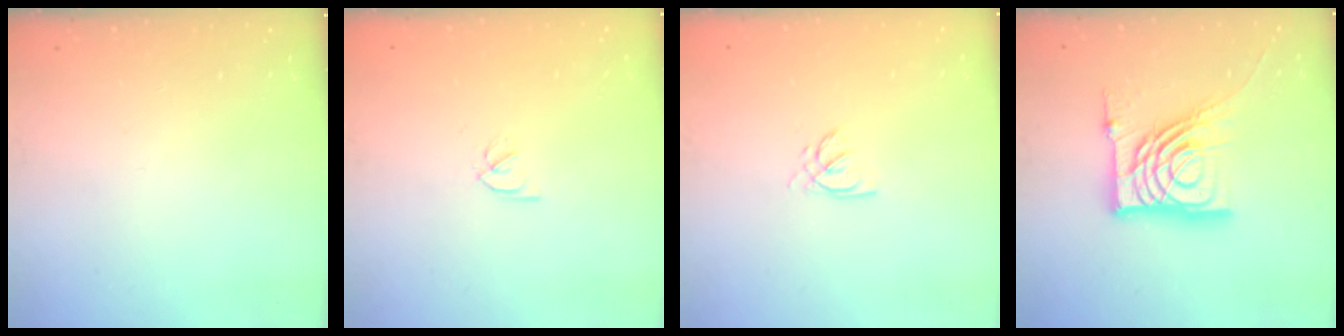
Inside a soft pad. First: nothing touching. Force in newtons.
{"total": 1.8, "press": 1.7, "slide": 0.5}
{"total": 1.4, "press": 1.4, "slide": 0.2}
{"total": 18.6, "press": 18.6, "slide": 1.6}